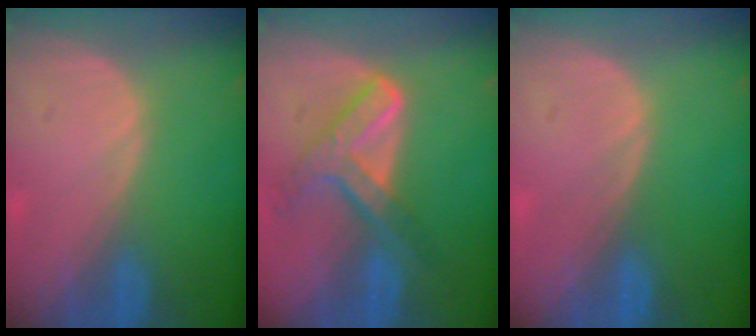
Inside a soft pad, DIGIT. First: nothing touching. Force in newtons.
{"total": 7.6, "press": 6.3, "slide": 4.3}
{"total": 0.0}